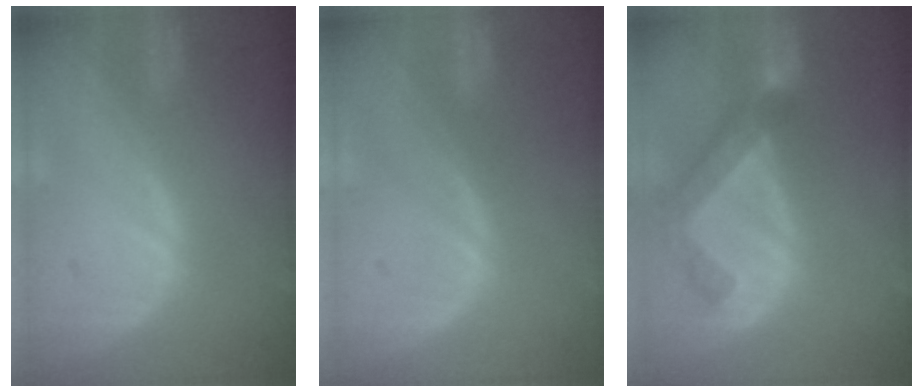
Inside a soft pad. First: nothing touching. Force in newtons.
{"total": 0.0}
{"total": 6.4, "press": 5.8, "slide": 2.8}